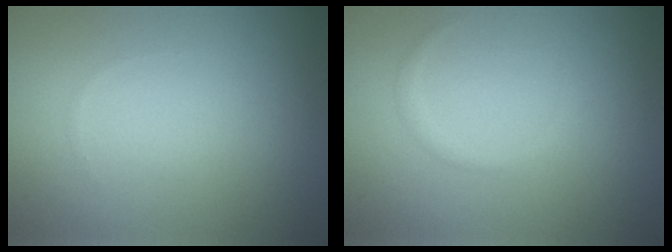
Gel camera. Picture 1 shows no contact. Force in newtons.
{"total": 0.7, "press": 0.7, "slide": 0.1}